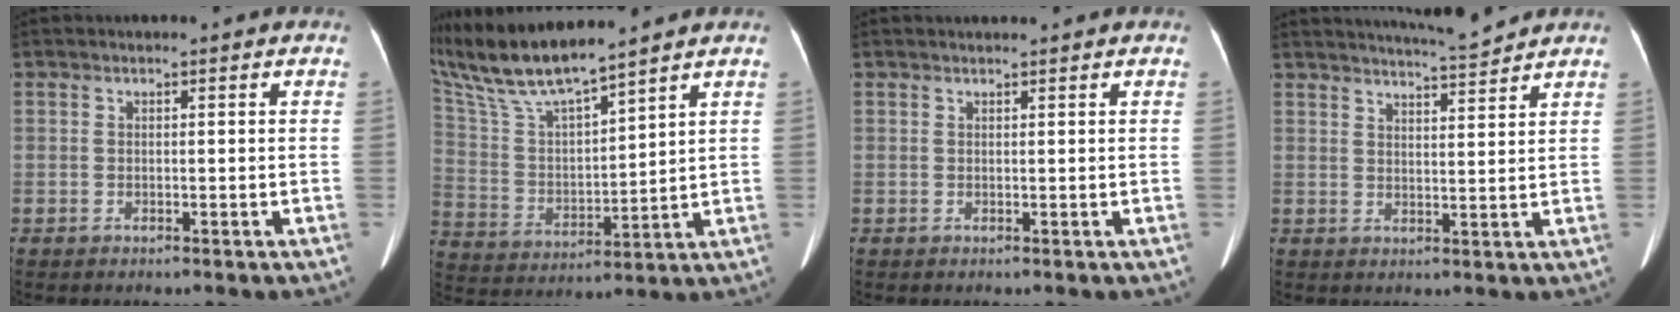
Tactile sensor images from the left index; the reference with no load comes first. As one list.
[{"total": 14.0, "force": [12.5, 0.4, 6.5], "torque": [-0.145, 0.005, 0.251]}, {"total": 1.4, "force": [1.4, 0.1, 0.3], "torque": [-0.006, 0.017, 0.025]}, {"total": 6.5, "force": [6.3, -0.7, 1.5], "torque": [-0.032, -0.001, 0.095]}]